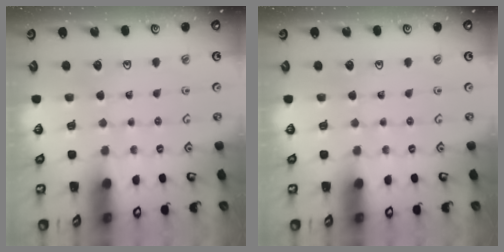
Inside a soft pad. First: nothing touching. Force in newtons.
{"total": 0.0}